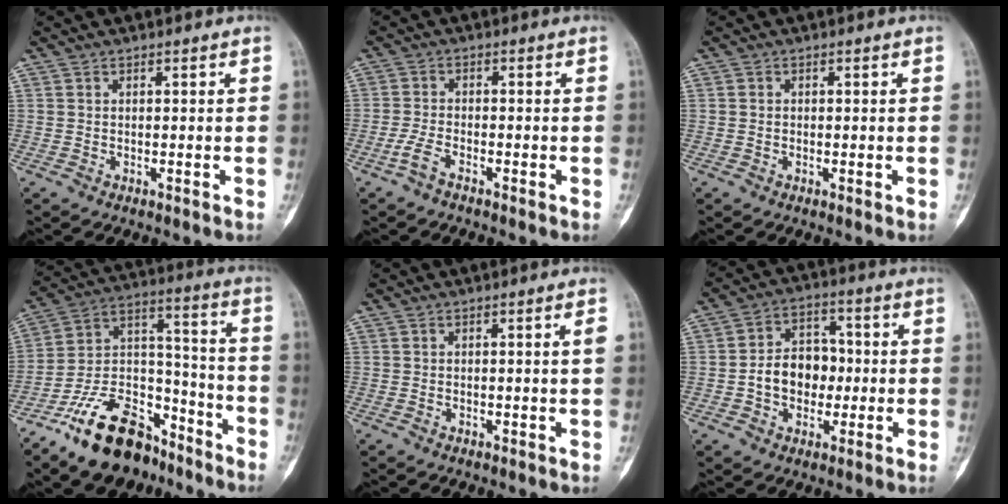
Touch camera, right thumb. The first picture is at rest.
{"total": 3.1, "force": [-2.0, 1.2, 2.1], "torque": [-0.050, 0.007, -0.045]}
{"total": 0.8, "force": [0.0, 0.7, 0.4], "torque": [-0.004, 0.001, -0.002]}
{"total": 20.0, "force": [-13.7, 10.5, 10.1], "torque": [-0.147, 0.105, -0.234]}
{"total": 1.7, "force": [0.1, -0.1, 1.7], "torque": [-0.028, 0.001, 0.002]}
{"total": 9.9, "force": [-1.1, 7.6, 6.3], "torque": [-0.068, 0.028, -0.024]}